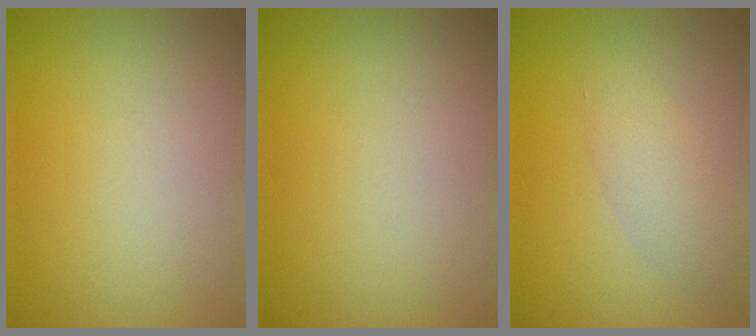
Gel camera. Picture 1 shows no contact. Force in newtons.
{"total": 0.0}
{"total": 2.4, "press": 2.4, "slide": 0.2}